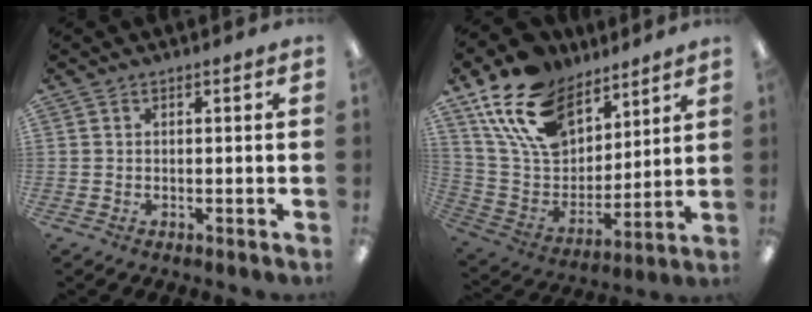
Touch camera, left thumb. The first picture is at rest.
{"total": 20.1, "force": [13.1, 11.9, 9.5], "torque": [-0.192, -0.065, 0.248]}